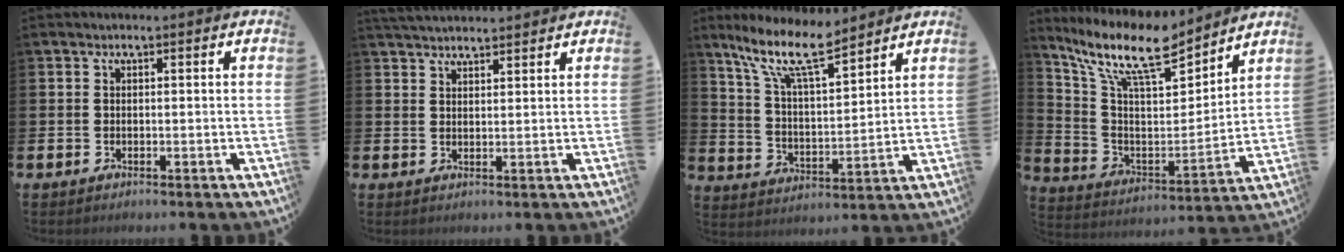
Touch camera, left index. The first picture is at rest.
{"total": 3.2, "force": [3.1, 0.3, 0.4], "torque": [-0.017, -0.012, 0.058]}
{"total": 11.1, "force": [8.9, 2.4, 6.0], "torque": [-0.137, -0.035, 0.157]}
{"total": 12.0, "force": [9.8, 3.1, 6.3], "torque": [-0.145, -0.062, 0.167]}